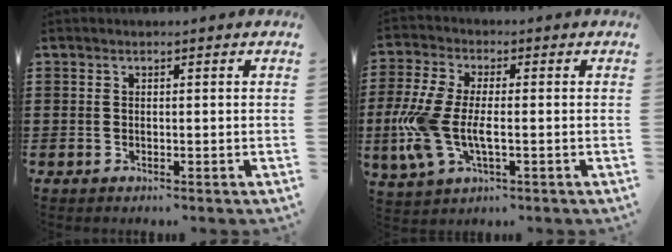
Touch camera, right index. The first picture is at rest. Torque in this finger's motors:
{"motor_torque": [2.14, 0.00, 1.05, 0.21]}